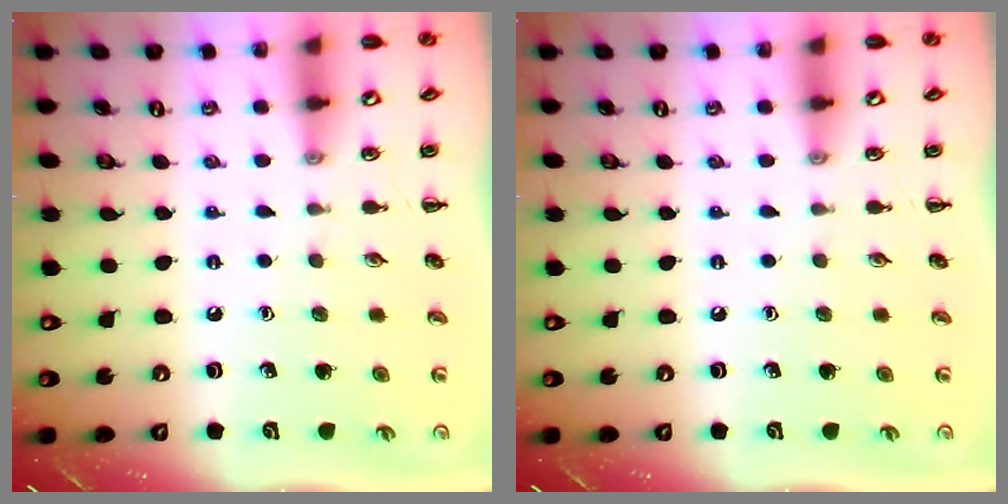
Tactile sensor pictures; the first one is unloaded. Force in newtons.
{"total": 0.0}